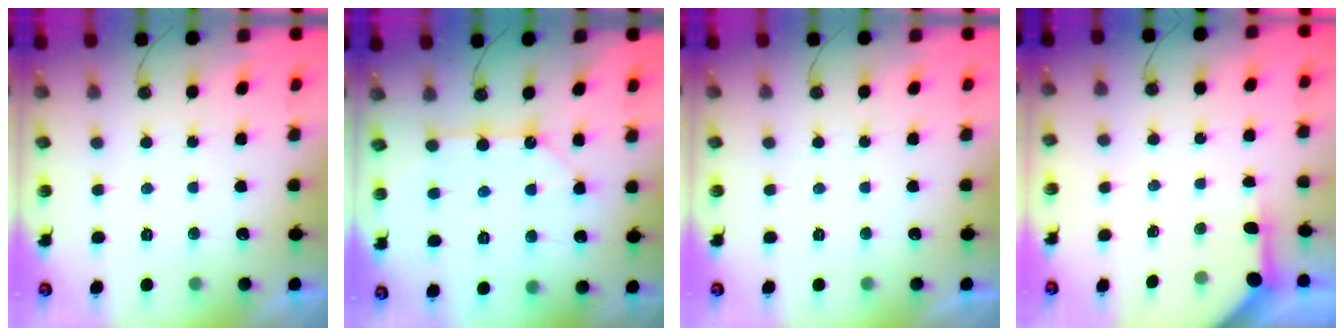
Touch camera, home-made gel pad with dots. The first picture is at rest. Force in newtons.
{"total": 10.7, "press": 10.6, "slide": 0.9}
{"total": 0.0}
{"total": 3.7, "press": 3.7, "slide": 0.3}